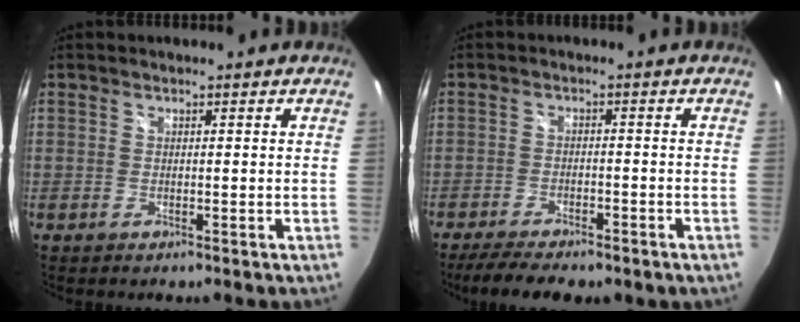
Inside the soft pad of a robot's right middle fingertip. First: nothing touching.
{"total": 9.9, "force": [-7.8, 3.1, 5.3], "torque": [-0.119, -0.022, -0.118]}